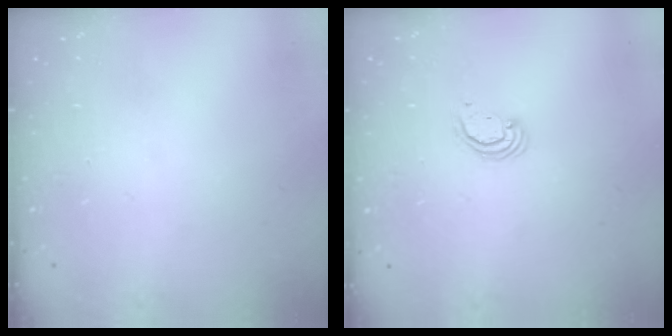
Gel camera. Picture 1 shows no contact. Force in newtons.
{"total": 2.4, "press": 2.4, "slide": 0.3}